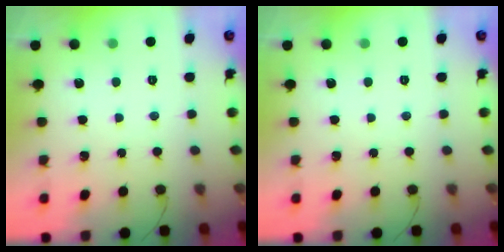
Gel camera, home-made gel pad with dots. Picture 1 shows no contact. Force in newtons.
{"total": 0.0}